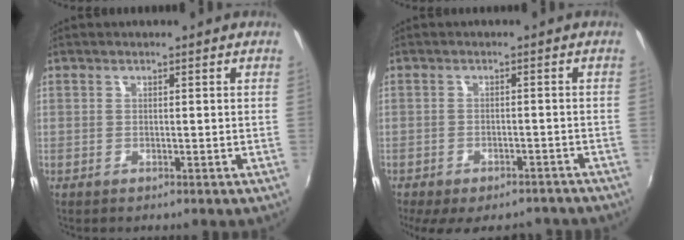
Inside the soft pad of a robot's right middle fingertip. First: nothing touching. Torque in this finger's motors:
{"motor_torque": [1.06, -1.08, 0.61, 0.17]}